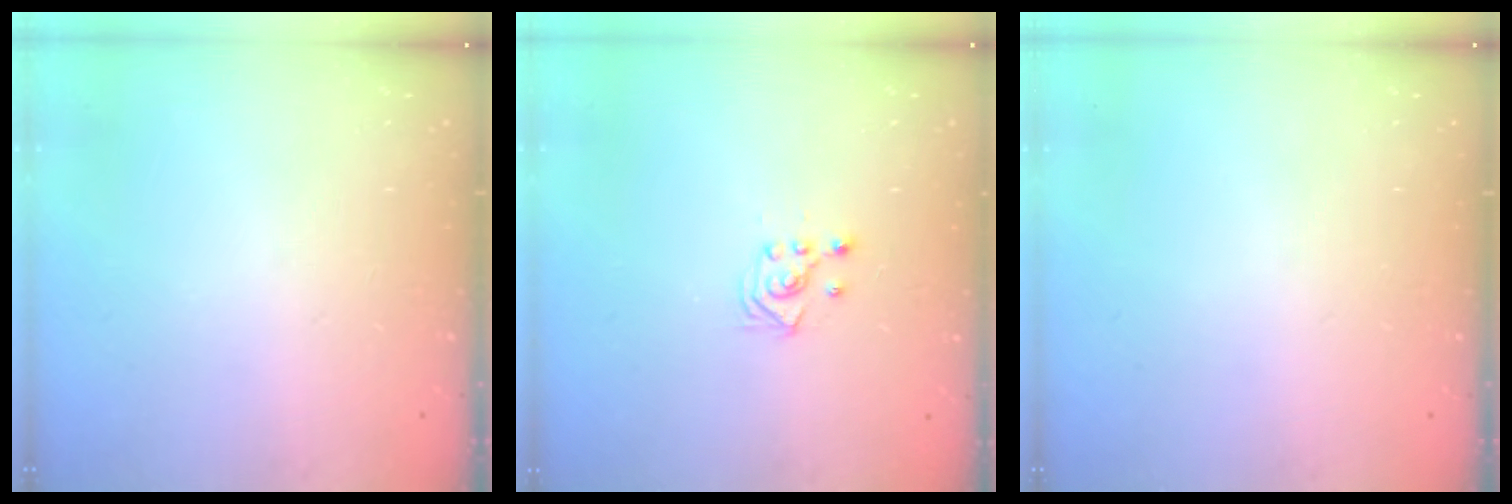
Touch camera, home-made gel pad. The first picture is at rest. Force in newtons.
{"total": 3.0, "press": 2.8, "slide": 1.0}
{"total": 0.0}